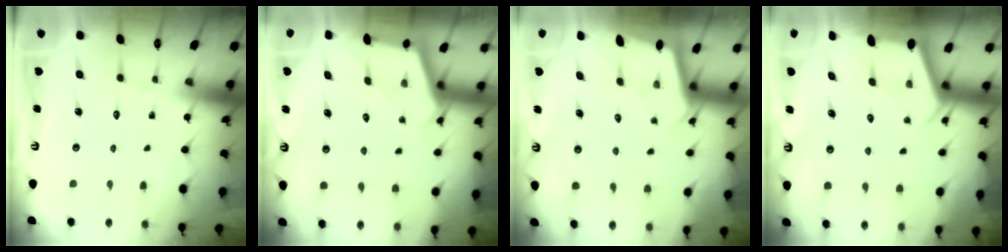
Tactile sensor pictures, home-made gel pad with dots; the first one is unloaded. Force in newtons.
{"total": 2.6, "press": 2.6, "slide": 0.4}
{"total": 1.9, "press": 1.9, "slide": 0.1}
{"total": 2.5, "press": 2.5, "slide": 0.2}